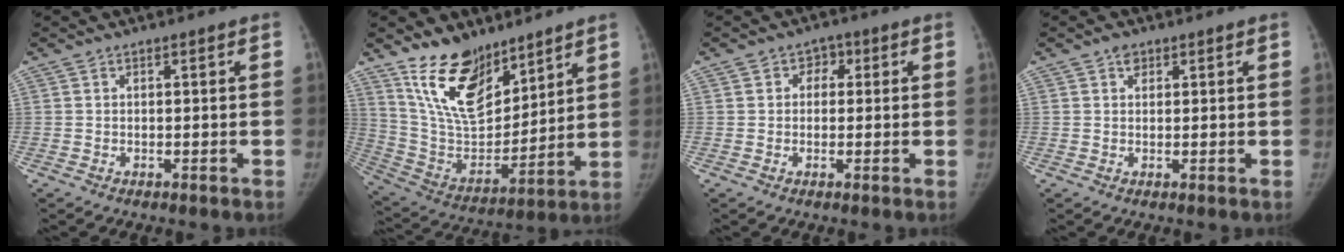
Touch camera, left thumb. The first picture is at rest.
{"total": 17.8, "force": [12.5, 8.5, 9.3], "torque": [-0.115, -0.080, 0.244]}
{"total": 3.2, "force": [0.7, 2.8, 1.4], "torque": [0.008, 0.006, 0.001]}
{"total": 1.8, "force": [1.0, 1.3, 0.7], "torque": [0.000, -0.003, 0.012]}